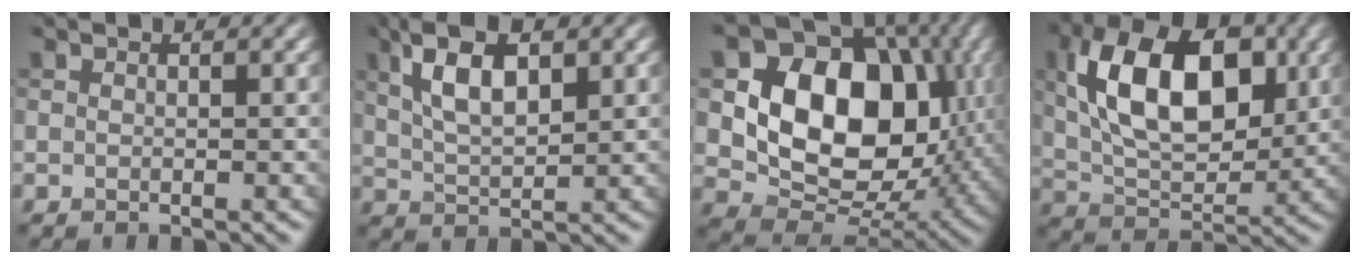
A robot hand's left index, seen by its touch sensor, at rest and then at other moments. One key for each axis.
{"total": 6.8, "fx": 2.8, "fy": 2.7, "fz": 5.5, "tx": -0.103, "ty": 0.010, "tz": 0.050}
{"total": 14.7, "fx": 1.9, "fy": 11.1, "fz": 9.4, "tx": -0.150, "ty": -0.012, "tz": 0.035}
{"total": 11.2, "fx": 2.7, "fy": 6.4, "fz": 8.7, "tx": -0.147, "ty": 0.011, "tz": 0.043}